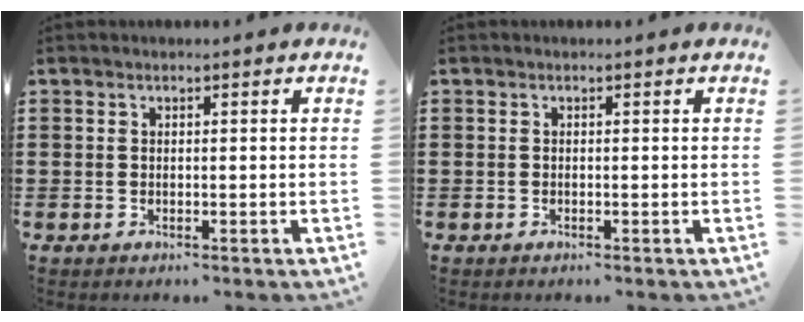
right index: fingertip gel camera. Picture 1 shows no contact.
{"total": 0.0}